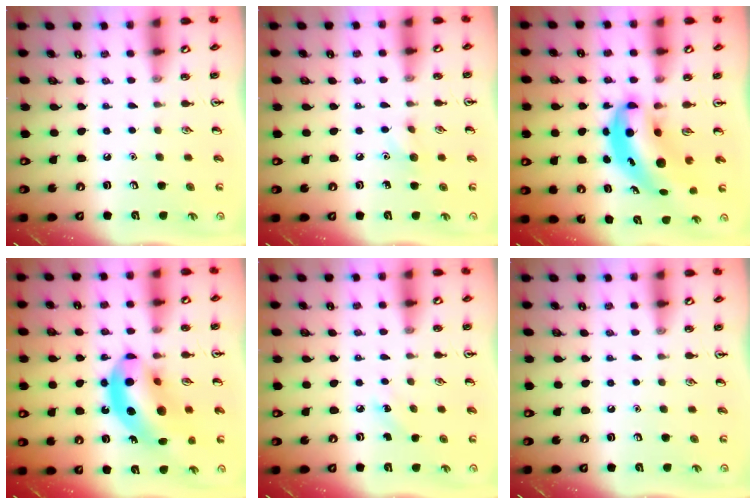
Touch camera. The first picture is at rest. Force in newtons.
{"total": 5.9, "press": 5.7, "slide": 1.2}
{"total": 7.5, "press": 7.2, "slide": 2.3}
{"total": 15.7, "press": 15.1, "slide": 4.5}
{"total": 3.8, "press": 3.6, "slide": 1.2}
{"total": 0.0}